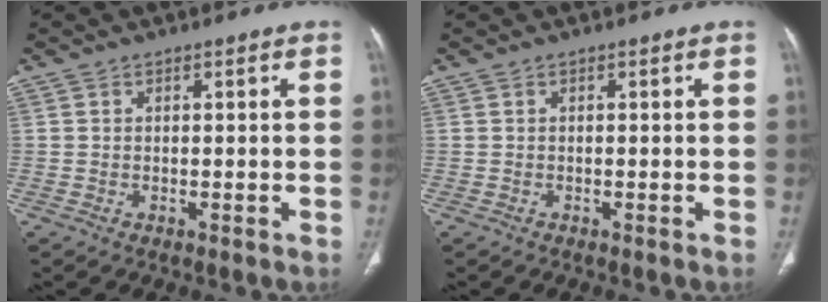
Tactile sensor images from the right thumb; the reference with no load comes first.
{"total": 0.0}